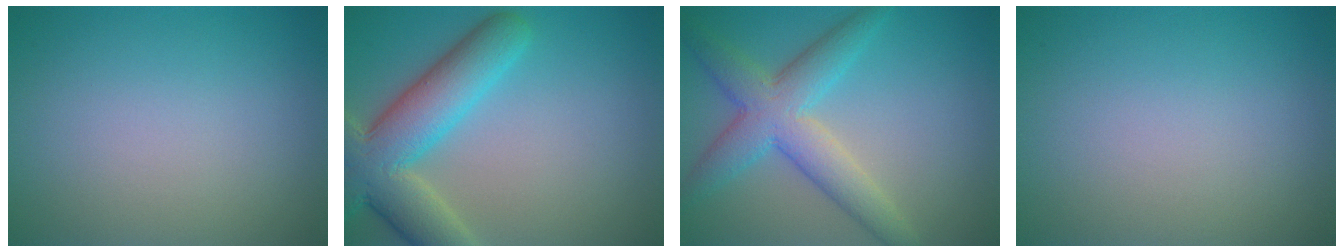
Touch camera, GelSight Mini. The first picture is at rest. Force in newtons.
{"total": 8.4, "press": 8.4, "slide": 0.6}
{"total": 5.9, "press": 5.9, "slide": 0.1}
{"total": 0.0}